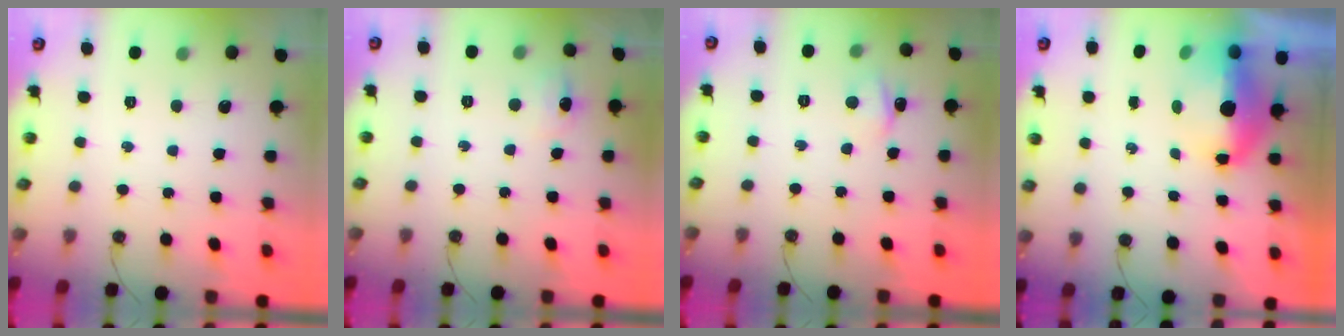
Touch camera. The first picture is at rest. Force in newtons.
{"total": 7.4, "press": 7.3, "slide": 0.8}
{"total": 2.9, "press": 2.8, "slide": 0.3}
{"total": 7.5, "press": 7.4, "slide": 1.2}